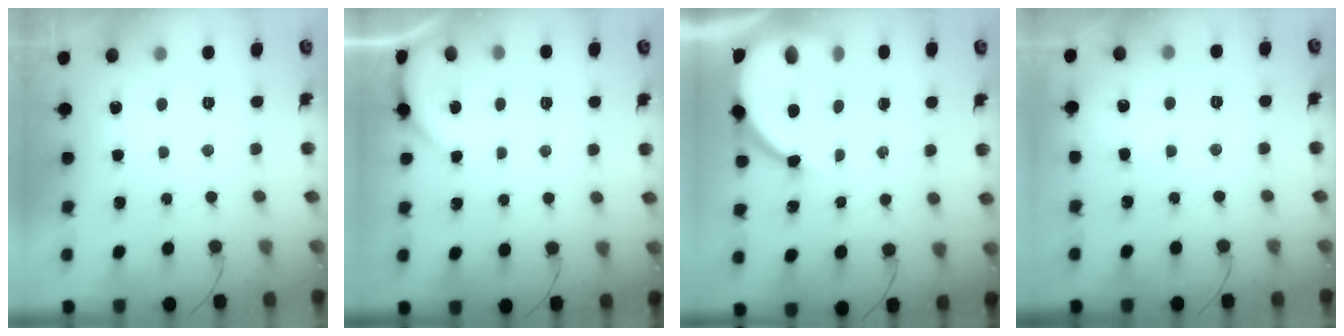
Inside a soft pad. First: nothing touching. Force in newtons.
{"total": 2.9, "press": 2.9, "slide": 0.4}
{"total": 13.2, "press": 13.1, "slide": 1.3}
{"total": 4.0, "press": 4.0, "slide": 0.6}